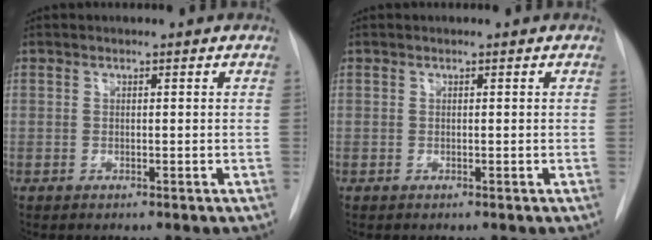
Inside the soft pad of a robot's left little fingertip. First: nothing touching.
{"total": 0.0}